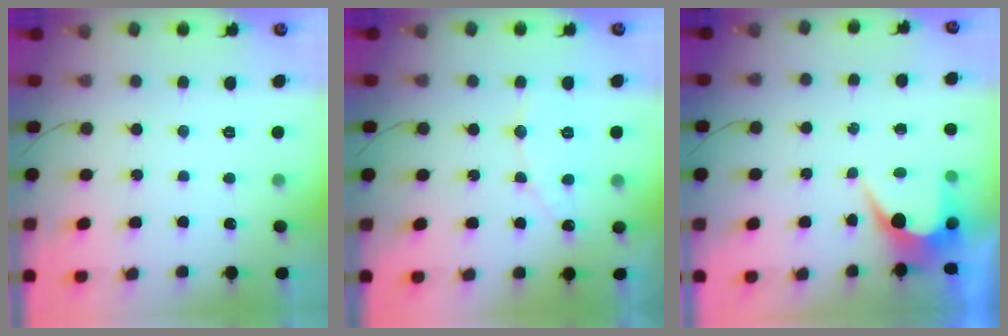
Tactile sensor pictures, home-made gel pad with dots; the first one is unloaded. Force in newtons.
{"total": 5.8, "press": 5.8, "slide": 0.5}
{"total": 5.3, "press": 5.3, "slide": 0.3}